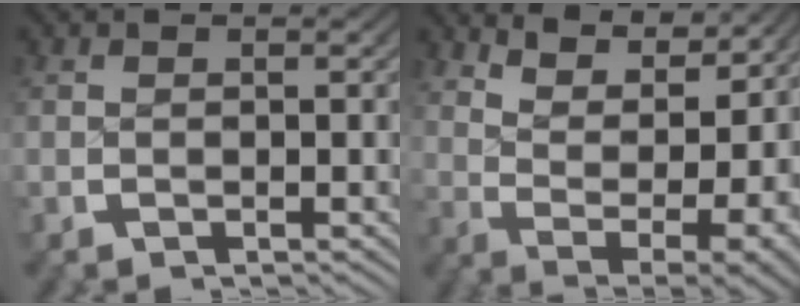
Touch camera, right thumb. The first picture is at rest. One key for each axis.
{"total": 9.7, "fx": 2.7, "fy": 5.2, "fz": 7.7, "tx": -0.140, "ty": -0.031, "tz": 0.057}